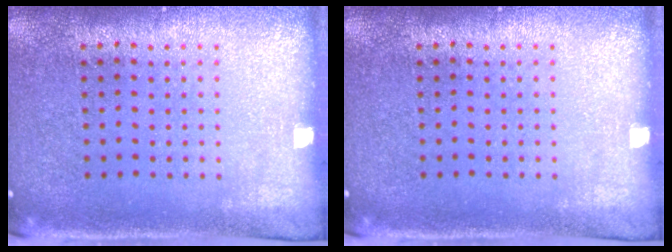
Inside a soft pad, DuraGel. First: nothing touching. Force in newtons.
{"total": 0.0}